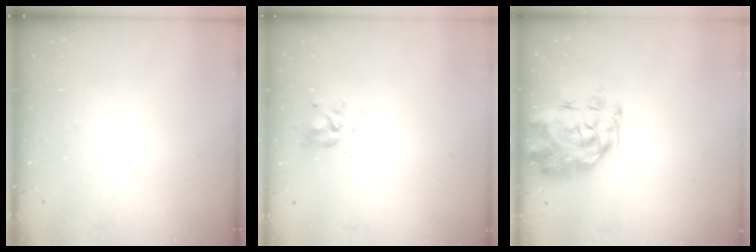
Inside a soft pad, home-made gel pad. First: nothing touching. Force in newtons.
{"total": 3.7, "press": 3.3, "slide": 1.6}
{"total": 4.9, "press": 4.5, "slide": 1.9}